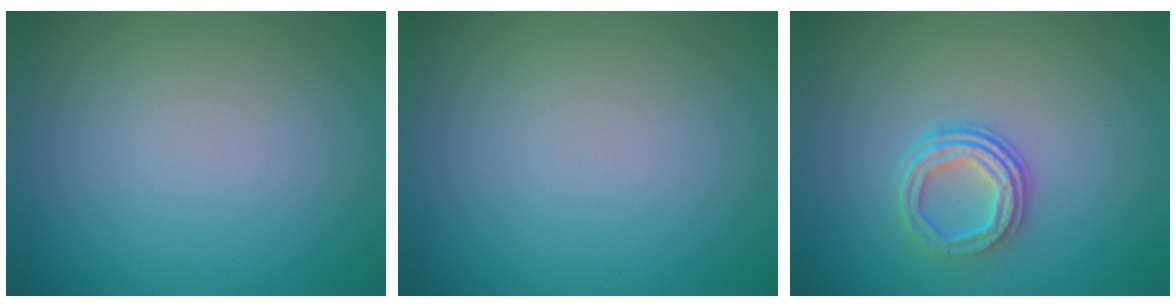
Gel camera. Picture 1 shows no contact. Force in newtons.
{"total": 0.0}
{"total": 3.1, "press": 2.4, "slide": 1.9}